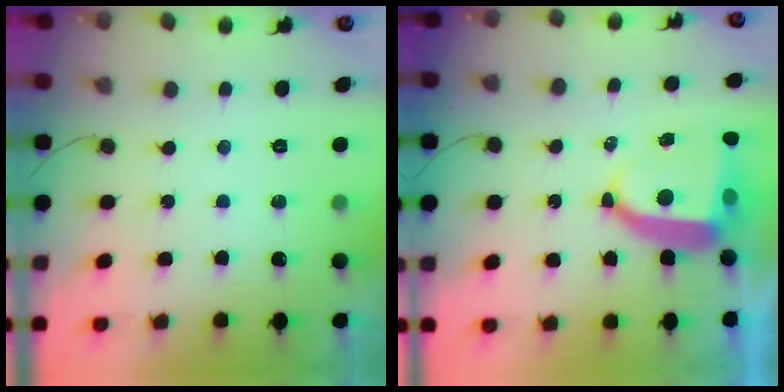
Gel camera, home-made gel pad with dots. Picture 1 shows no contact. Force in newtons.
{"total": 9.0, "press": 8.9, "slide": 1.3}